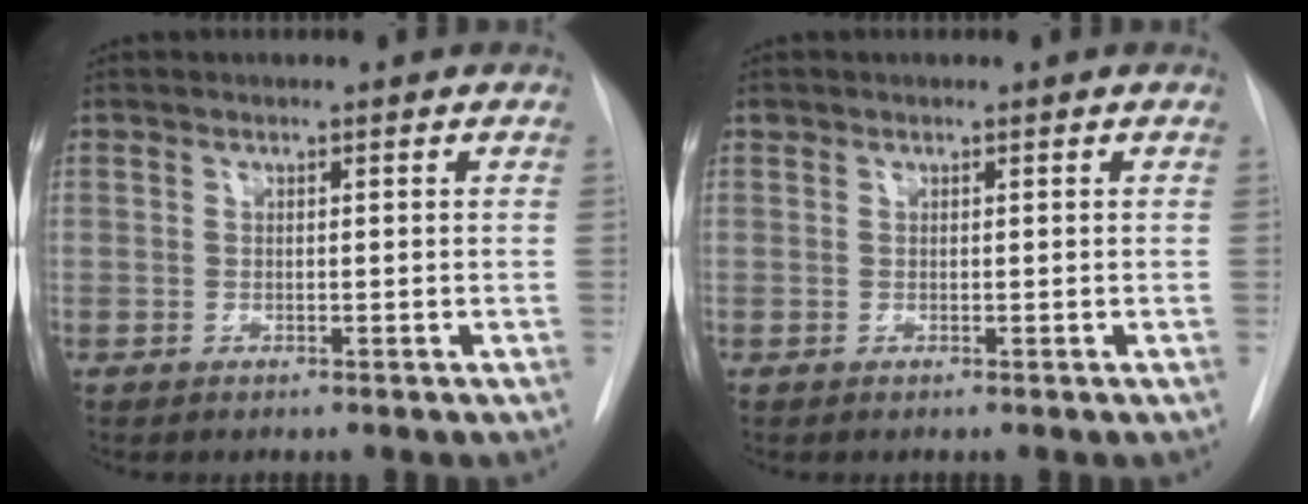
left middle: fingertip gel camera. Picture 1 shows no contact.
{"total": 0.0}